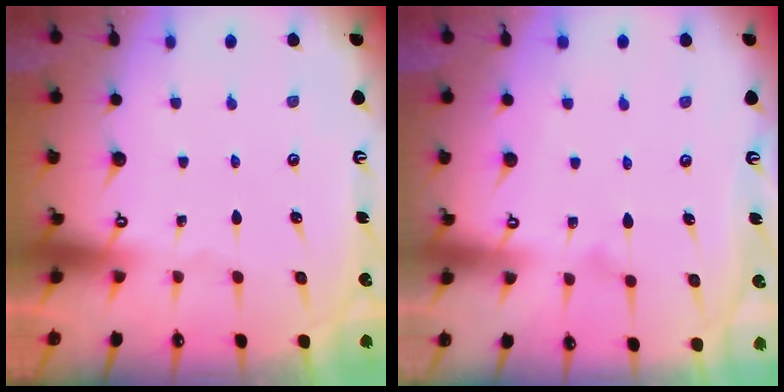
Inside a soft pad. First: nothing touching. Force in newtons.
{"total": 8.0, "press": 7.9, "slide": 0.5}